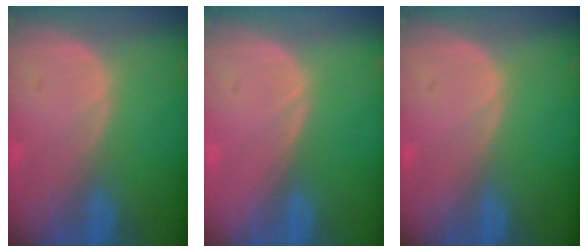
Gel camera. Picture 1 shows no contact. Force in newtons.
{"total": 0.0}
{"total": 0.0}